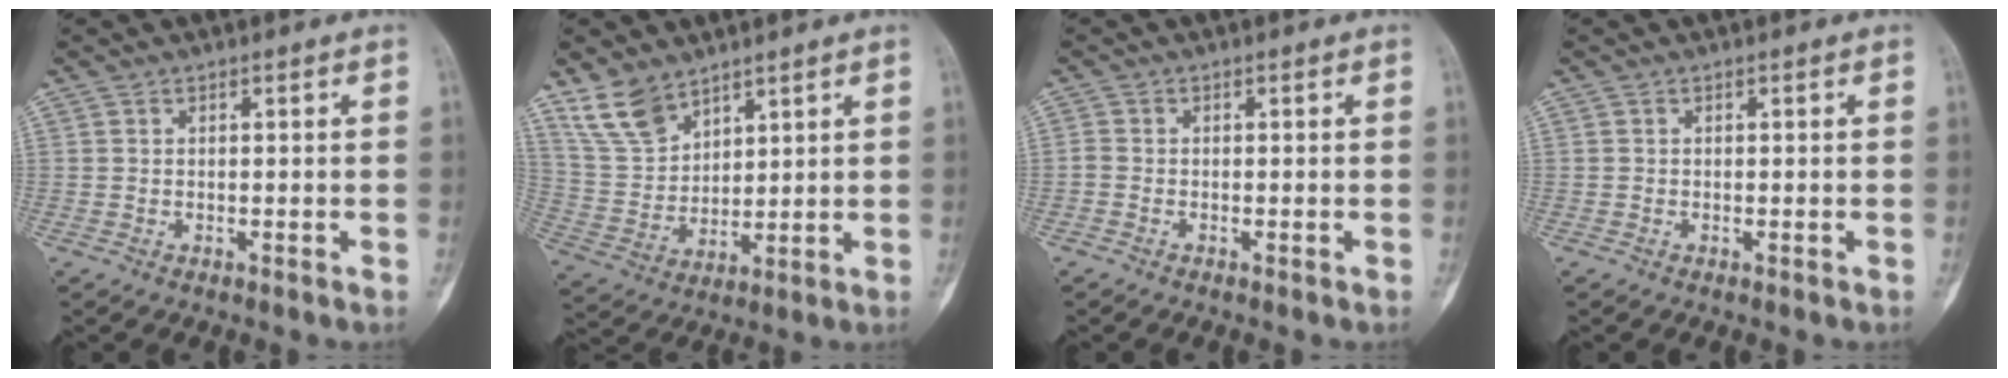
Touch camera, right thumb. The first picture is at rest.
{"total": 9.4, "force": [7.0, 5.0, 3.7], "torque": [-0.066, -0.029, 0.154]}
{"total": 1.0, "force": [-0.6, 0.7, 0.5], "torque": [-0.010, 0.000, -0.019]}
{"total": 0.0}